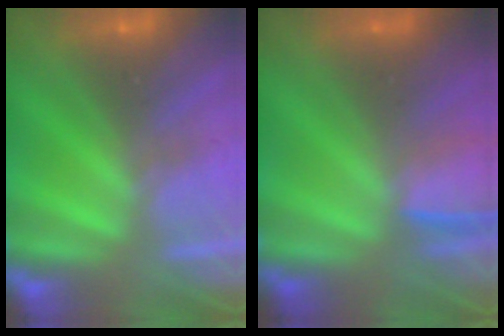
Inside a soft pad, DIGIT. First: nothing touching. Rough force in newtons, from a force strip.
{"total": 1.4}